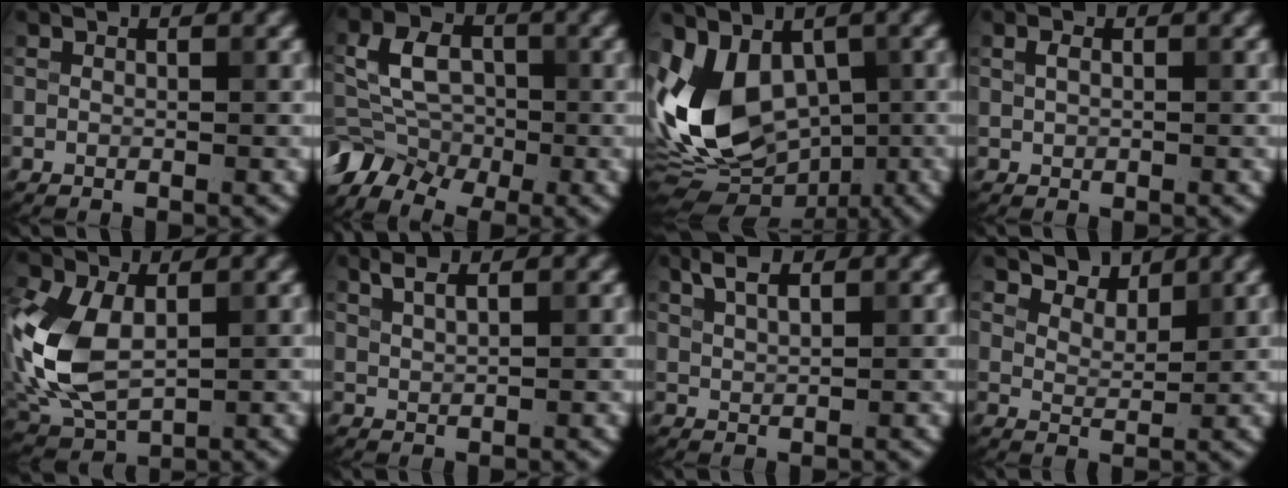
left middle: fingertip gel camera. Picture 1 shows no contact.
{"total": 5.4, "force": [-2.8, 3.8, 2.7], "torque": [-0.053, 0.007, -0.066]}
{"total": 10.6, "force": [-0.4, 7.2, 7.8], "torque": [-0.155, -0.008, -0.019]}
{"total": 0.9, "force": [0.3, 0.7, 0.5], "torque": [-0.011, 0.000, 0.005]}
{"total": 8.5, "force": [0.1, 5.7, 6.4], "torque": [-0.158, -0.003, 0.004]}
{"total": 1.7, "force": [1.3, 0.5, 1.0], "torque": [-0.017, 0.004, 0.025]}
{"total": 2.1, "force": [1.5, 0.7, 1.3], "torque": [-0.026, 0.003, 0.032]}
{"total": 3.6, "force": [3.2, 1.3, 1.0], "torque": [-0.027, -0.011, 0.059]}